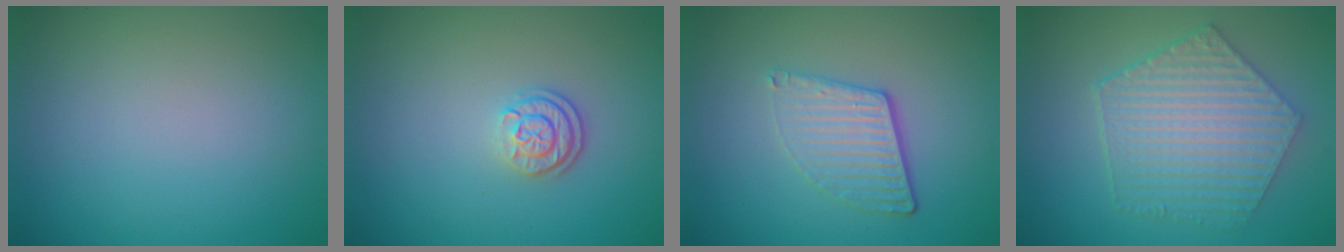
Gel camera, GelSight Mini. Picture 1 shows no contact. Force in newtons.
{"total": 2.5, "press": 2.0, "slide": 1.5}
{"total": 3.7, "press": 2.7, "slide": 2.5}
{"total": 6.1, "press": 4.9, "slide": 3.6}